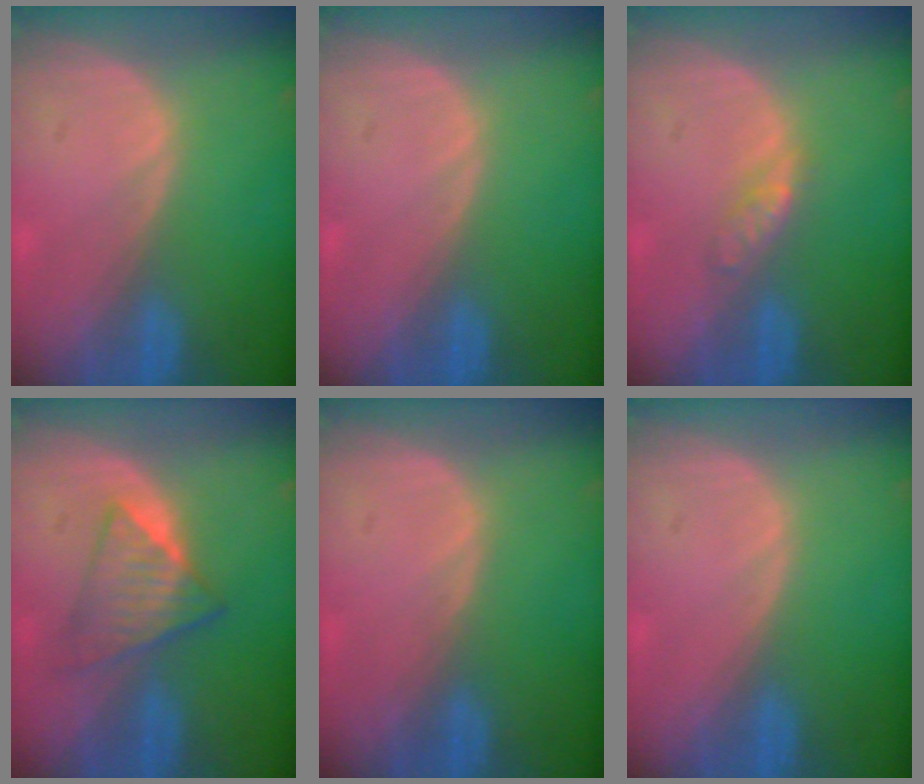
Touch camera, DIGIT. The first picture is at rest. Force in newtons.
{"total": 0.0}
{"total": 2.4, "press": 2.4, "slide": 0.2}
{"total": 6.0, "press": 5.6, "slide": 1.9}
{"total": 0.0}
{"total": 0.0}